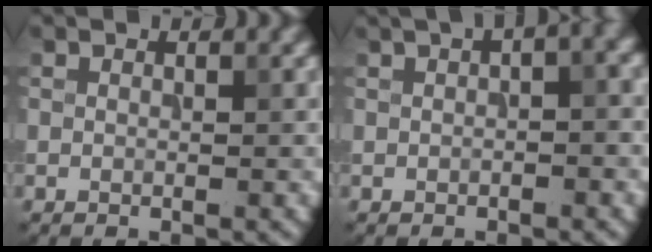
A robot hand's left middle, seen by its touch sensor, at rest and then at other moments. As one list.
[{"total": 4.8, "force": [2.1, 1.4, 4.1], "torque": [-0.043, 0.018, 0.026]}]